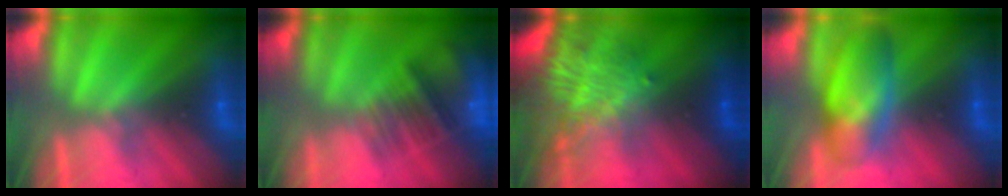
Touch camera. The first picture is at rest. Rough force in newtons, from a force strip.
{"total": 5.7}
{"total": 7.6}
{"total": 8.9}